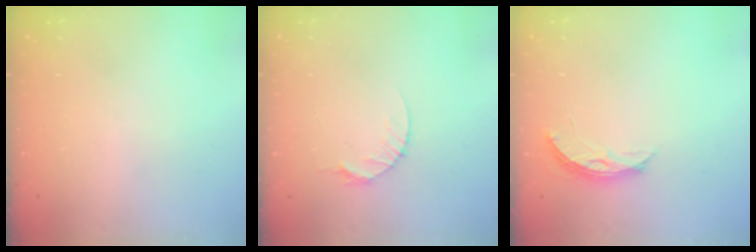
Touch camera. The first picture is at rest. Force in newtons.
{"total": 4.7, "press": 4.7, "slide": 0.6}
{"total": 4.6, "press": 4.5, "slide": 0.4}